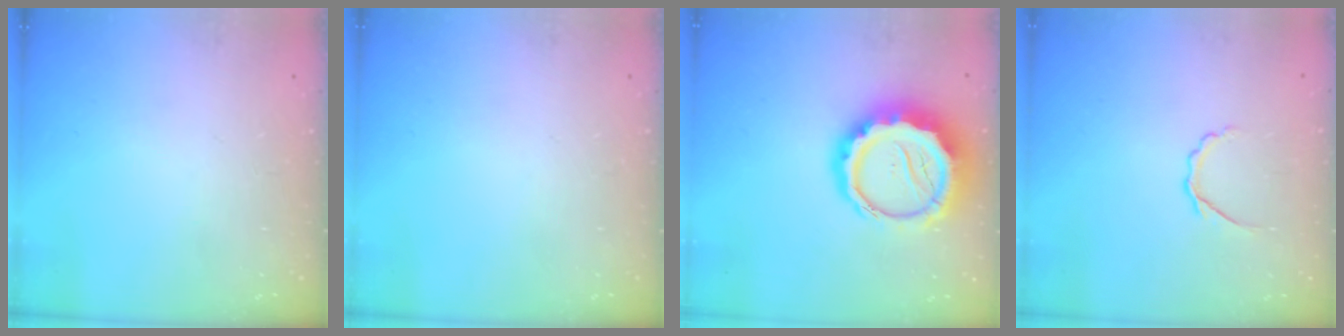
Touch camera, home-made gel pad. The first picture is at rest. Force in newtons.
{"total": 0.0}
{"total": 14.7, "press": 14.4, "slide": 3.1}
{"total": 2.8, "press": 2.7, "slide": 0.9}